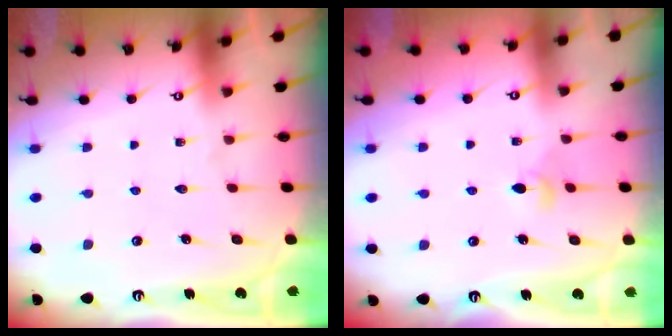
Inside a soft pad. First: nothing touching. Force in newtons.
{"total": 3.3, "press": 3.2, "slide": 0.8}